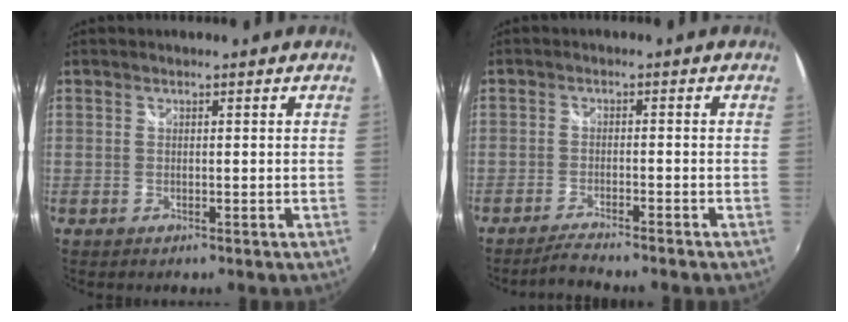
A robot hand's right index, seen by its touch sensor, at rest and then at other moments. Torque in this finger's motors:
{"motor_torque": [0.22, -0.15, 0.04, 0.00]}